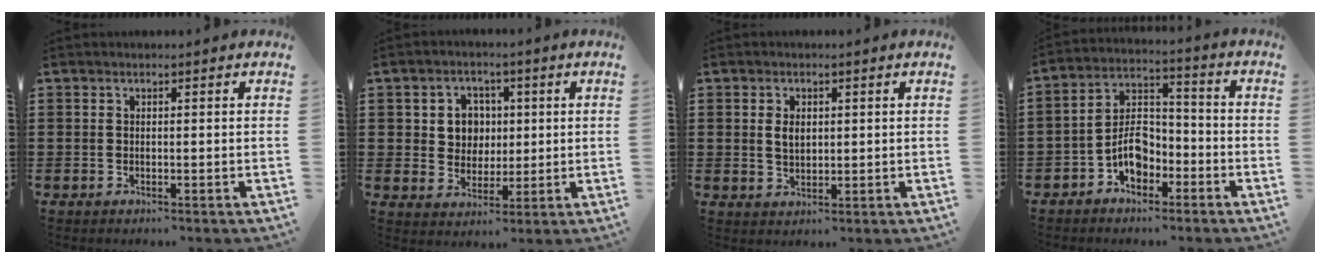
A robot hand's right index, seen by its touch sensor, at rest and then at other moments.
{"total": 5.4, "force": [1.0, 5.0, 1.8], "torque": [-0.050, 0.014, 0.013]}
{"total": 2.6, "force": [0.4, 1.5, 2.1], "torque": [-0.044, 0.005, 0.008]}
{"total": 6.6, "force": [-3.2, 4.2, 4.0], "torque": [-0.084, 0.017, -0.063]}